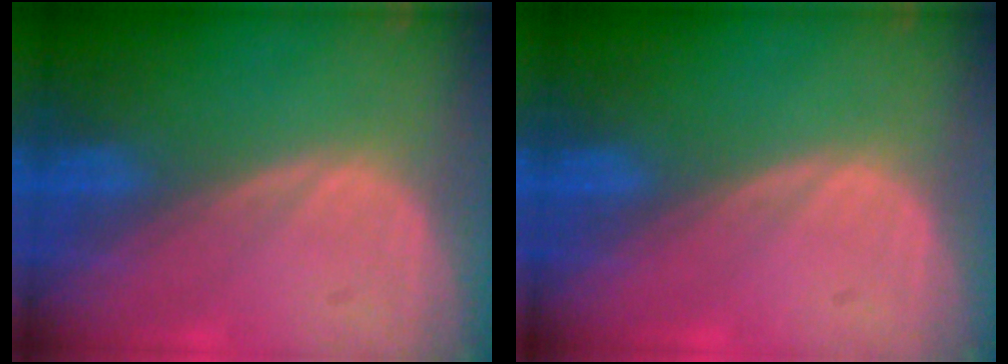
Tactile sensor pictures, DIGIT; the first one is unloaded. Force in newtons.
{"total": 0.0}